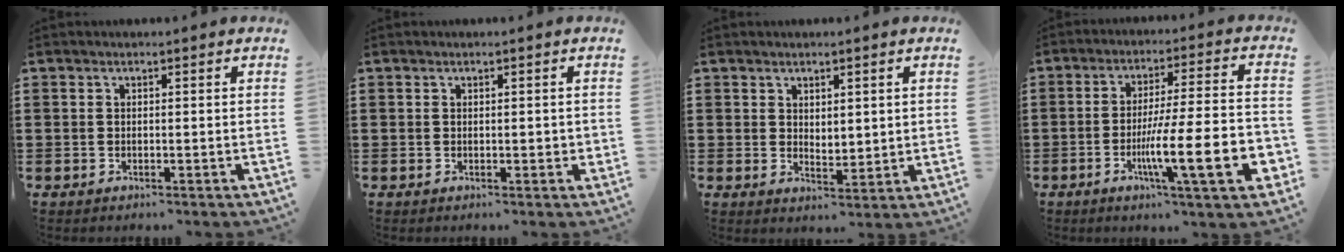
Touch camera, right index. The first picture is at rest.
{"total": 1.0, "force": [0.1, 0.5, 0.9], "torque": [-0.016, 0.003, 0.001]}
{"total": 2.5, "force": [2.1, 1.2, 0.5], "torque": [-0.006, 0.003, 0.039]}
{"total": 15.7, "force": [-4.9, 2.6, 14.7], "torque": [-0.257, -0.009, -0.079]}